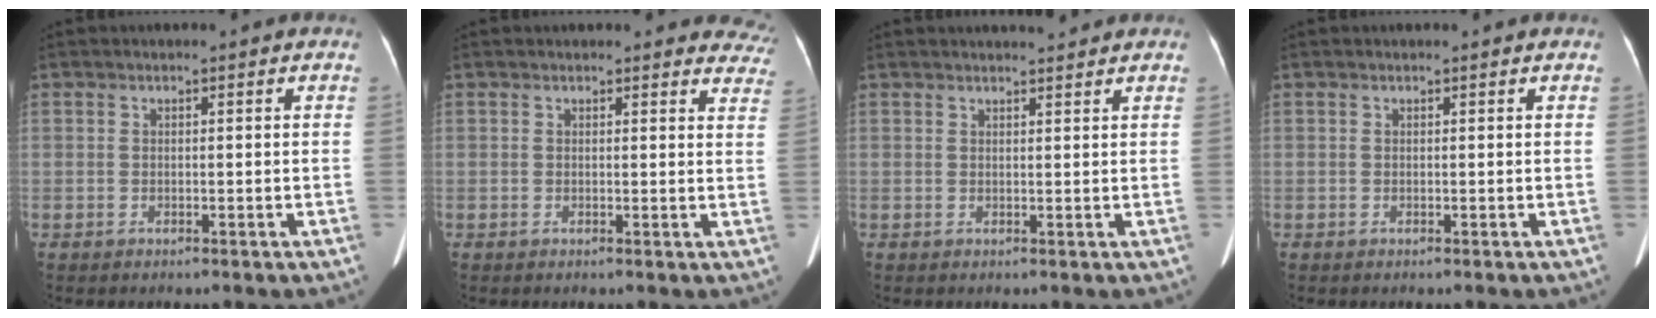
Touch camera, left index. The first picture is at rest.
{"total": 9.6, "force": [9.1, 3.0, 0.8], "torque": [0.042, -0.019, 0.055]}
{"total": 3.2, "force": [3.1, 0.1, 0.9], "torque": [-0.014, 0.011, 0.043]}
{"total": 0.0}